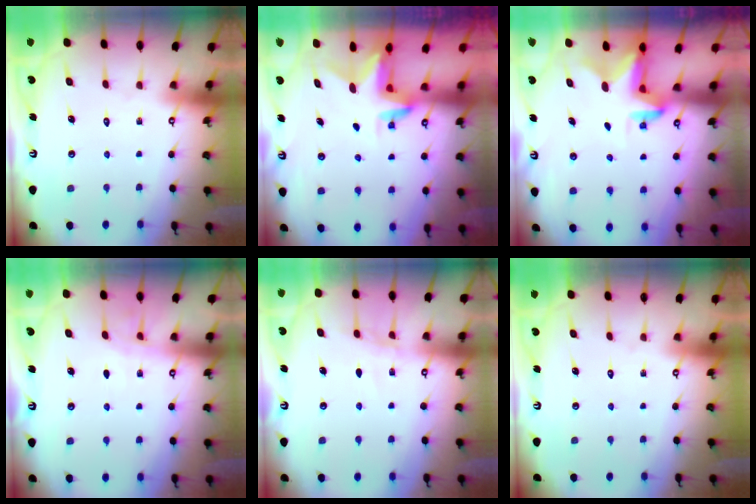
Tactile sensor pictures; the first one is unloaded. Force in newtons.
{"total": 2.9, "press": 2.9, "slide": 0.2}
{"total": 2.7, "press": 2.7, "slide": 0.5}
{"total": 4.3, "press": 4.2, "slide": 0.6}
{"total": 7.0, "press": 7.0, "slide": 0.5}
{"total": 0.0}